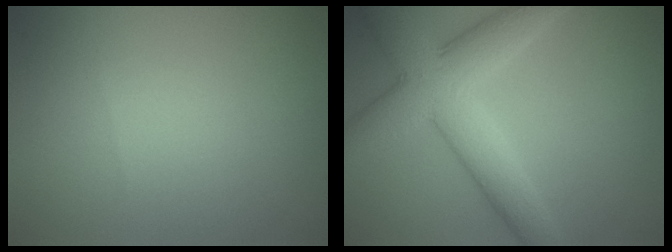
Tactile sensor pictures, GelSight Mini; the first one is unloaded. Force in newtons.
{"total": 7.1, "press": 7.1, "slide": 0.3}